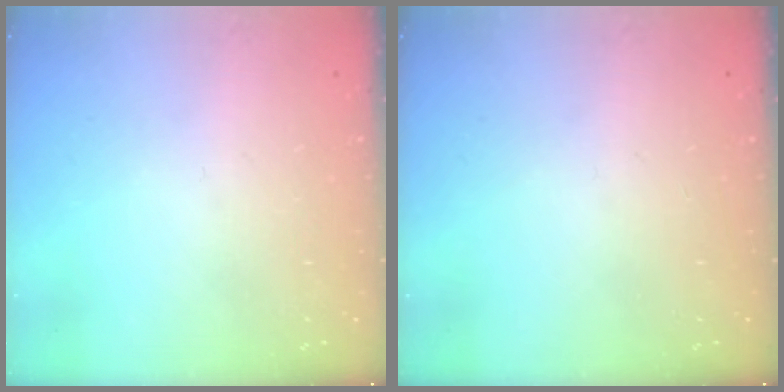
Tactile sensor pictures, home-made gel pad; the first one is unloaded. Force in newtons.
{"total": 0.0}